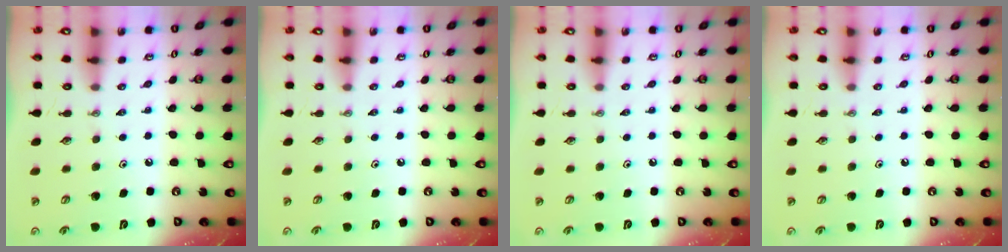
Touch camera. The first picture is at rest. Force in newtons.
{"total": 0.0}
{"total": 0.0}
{"total": 0.0}